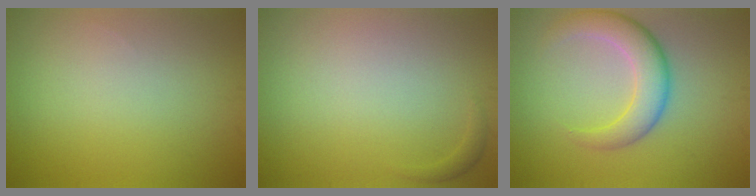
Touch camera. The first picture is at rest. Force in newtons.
{"total": 0.6, "press": 0.6, "slide": 0.1}
{"total": 4.8, "press": 4.8, "slide": 0.1}